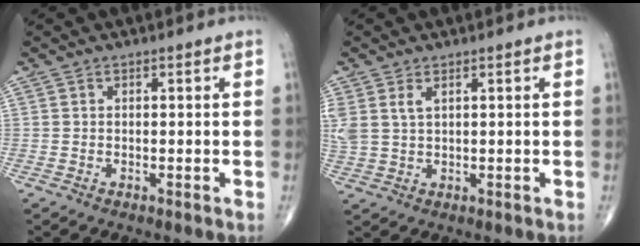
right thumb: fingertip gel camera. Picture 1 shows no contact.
{"total": 4.5, "force": [1.9, 2.4, 3.3], "torque": [-0.089, 0.005, 0.046]}